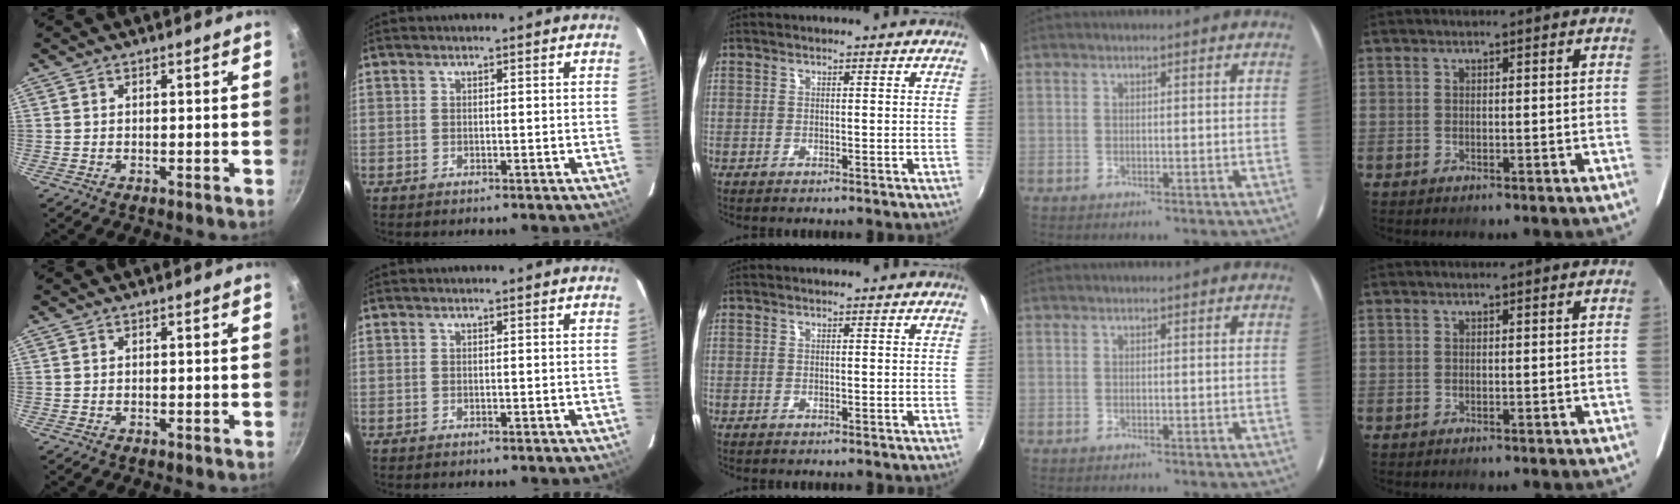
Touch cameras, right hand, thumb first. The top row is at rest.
{}